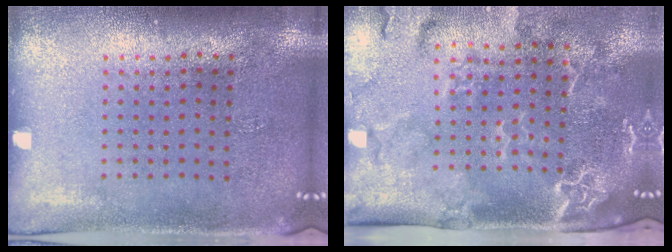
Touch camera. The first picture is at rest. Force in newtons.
{"total": 2.9, "press": 2.4, "slide": 1.7}